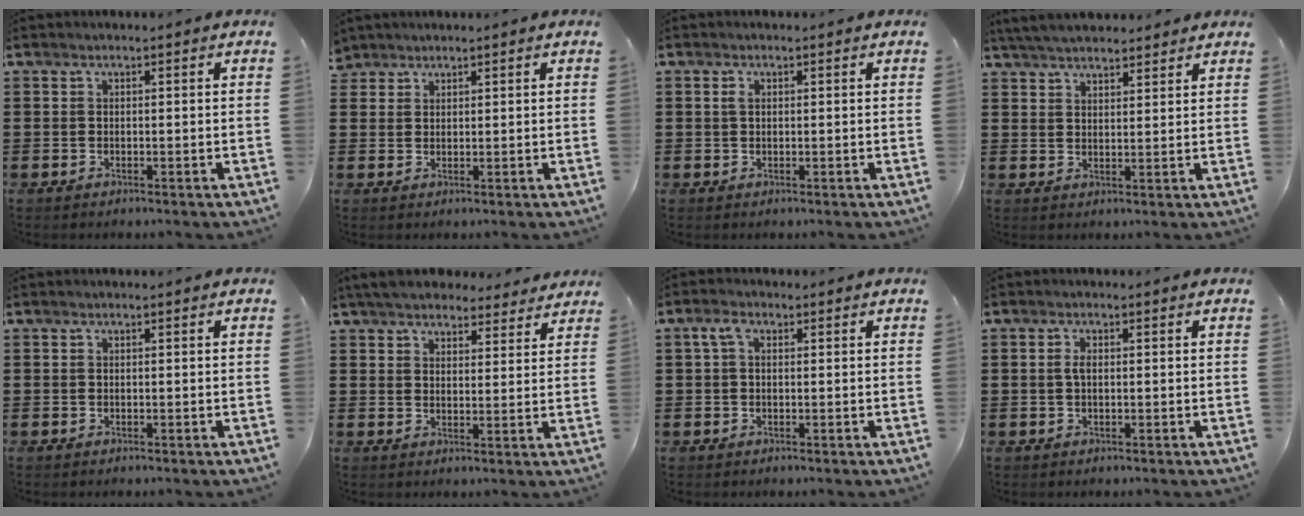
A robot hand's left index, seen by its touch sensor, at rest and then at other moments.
{"total": 1.9, "force": [1.7, 0.8, 0.0], "torque": [-0.005, 0.003, 0.034]}
{"total": 1.1, "force": [0.3, 0.7, 0.8], "torque": [-0.017, 0.005, 0.006]}
{"total": 4.5, "force": [4.4, 0.6, 1.1], "torque": [-0.033, -0.007, 0.083]}
{"total": 0.0}
{"total": 5.5, "force": [5.1, 1.3, 1.4], "torque": [-0.045, -0.014, 0.095]}
{"total": 2.7, "force": [0.7, 1.6, 2.1], "torque": [-0.055, 0.006, 0.008]}
{"total": 1.7, "force": [0.2, 0.7, 1.5], "torque": [-0.032, 0.002, 0.002]}